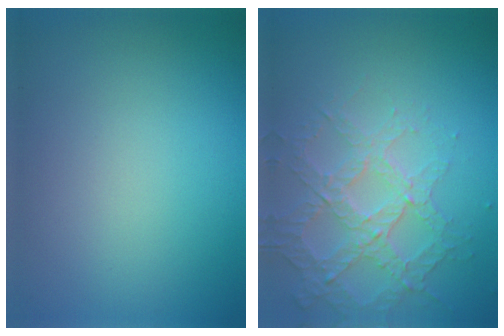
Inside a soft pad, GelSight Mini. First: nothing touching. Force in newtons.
{"total": 3.7, "press": 3.4, "slide": 1.5}